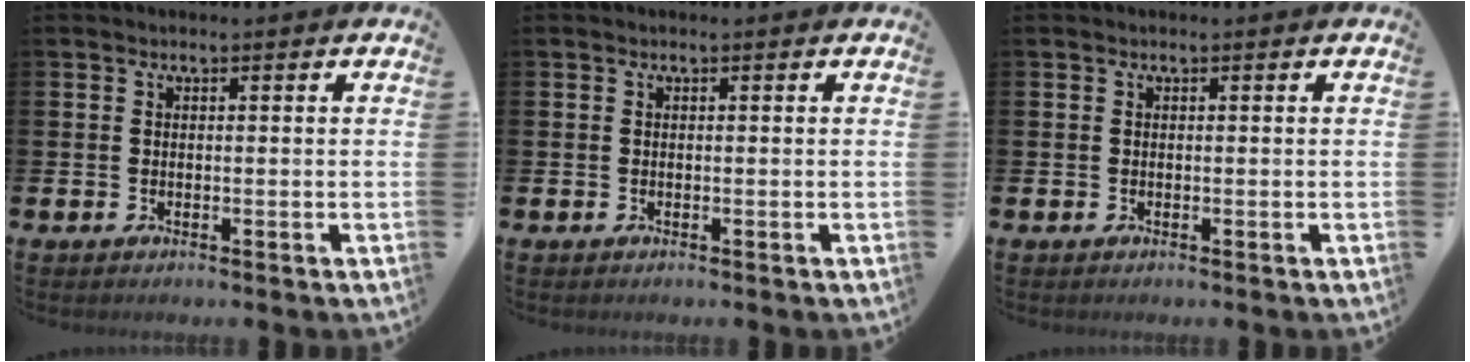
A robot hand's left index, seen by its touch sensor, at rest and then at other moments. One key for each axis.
{"total": 0.0}
{"total": 0.0}